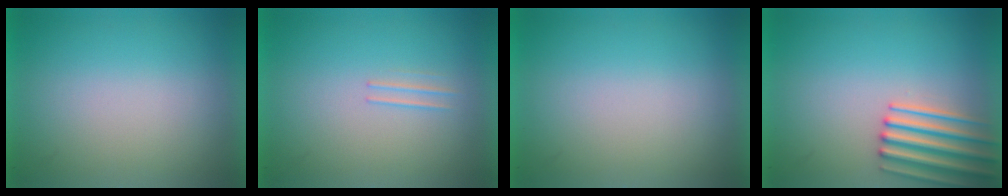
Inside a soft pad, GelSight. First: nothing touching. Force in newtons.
{"total": 1.2}
{"total": 0.0}
{"total": 4.3}